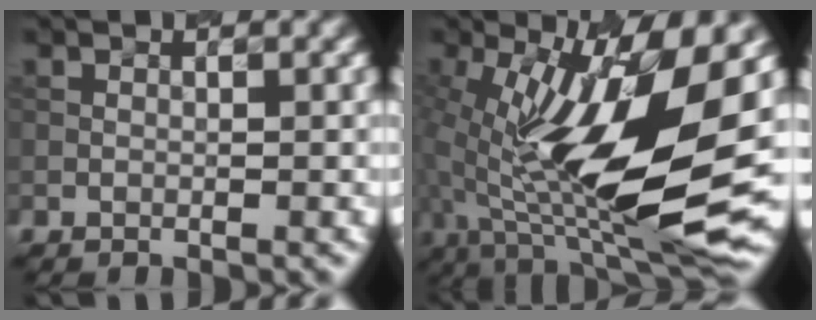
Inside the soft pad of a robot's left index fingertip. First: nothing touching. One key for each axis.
{"total": 15.0, "fx": -0.5, "fy": 5.9, "fz": 13.7, "tx": -0.247, "ty": -0.013, "tz": -0.011}